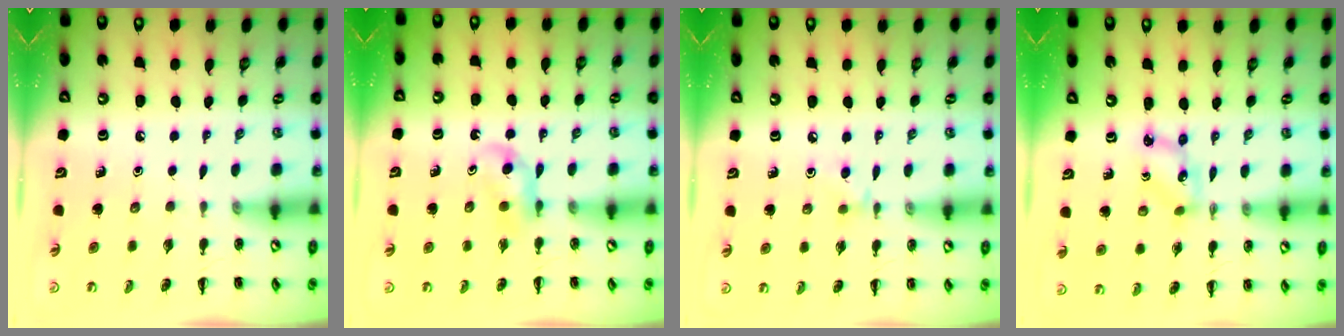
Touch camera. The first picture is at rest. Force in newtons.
{"total": 3.5, "press": 3.1, "slide": 1.6}
{"total": 4.0, "press": 3.7, "slide": 1.6}
{"total": 3.9, "press": 3.8, "slide": 0.9}